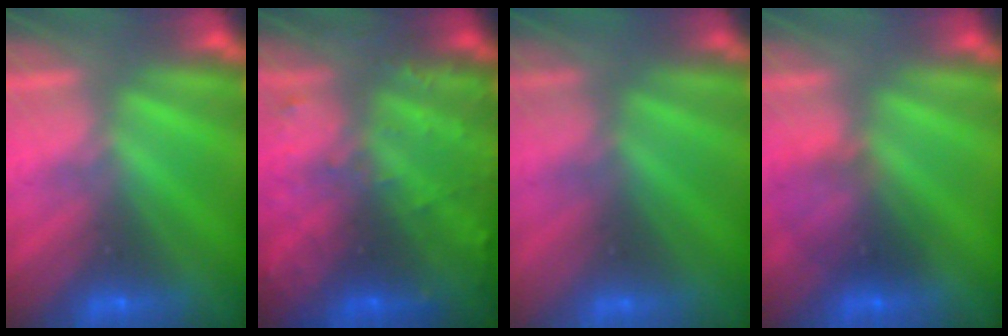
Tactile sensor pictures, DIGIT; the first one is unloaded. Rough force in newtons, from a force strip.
{"total": 8.5}
{"total": 2.7}
{"total": 2.8}